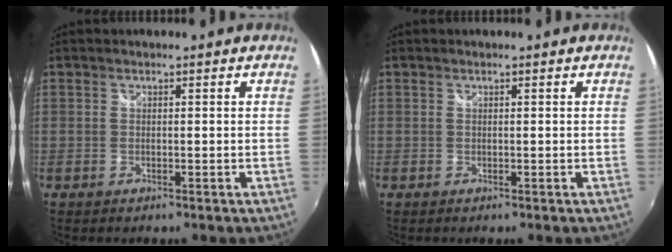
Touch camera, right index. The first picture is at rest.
{"total": 0.0}